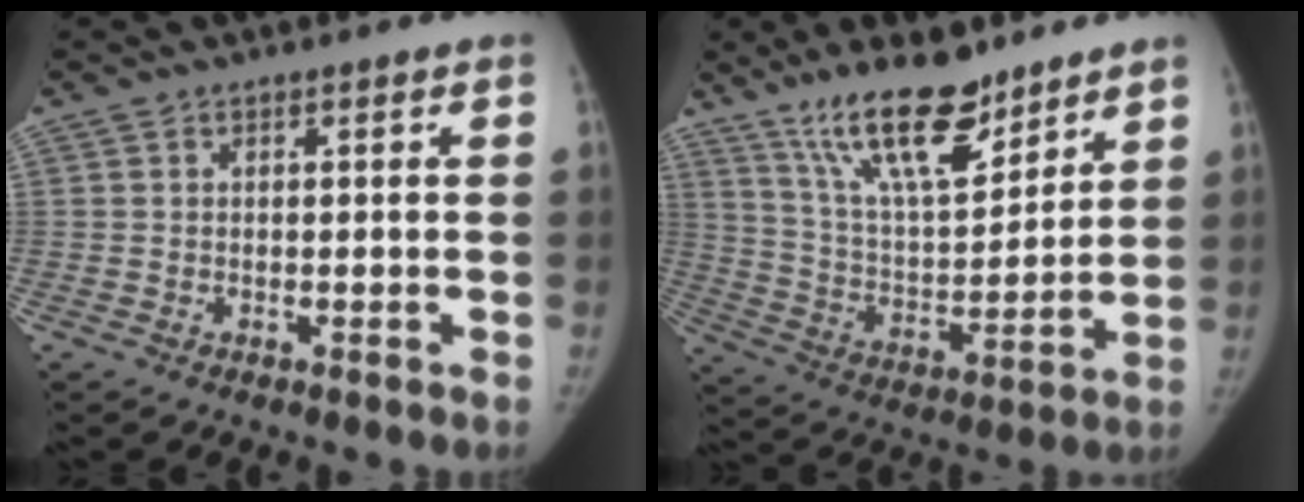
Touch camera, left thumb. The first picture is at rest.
{"total": 16.7, "force": [12.2, 5.6, 9.9], "torque": [-0.136, -0.074, 0.225]}